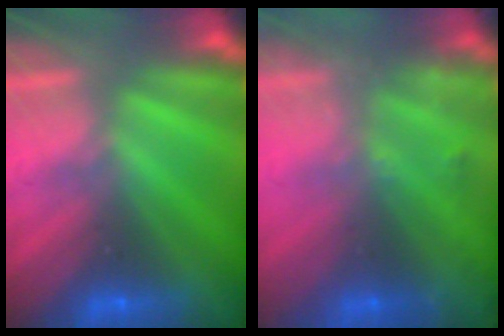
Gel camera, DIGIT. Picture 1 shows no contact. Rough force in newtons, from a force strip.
{"total": 2.0}